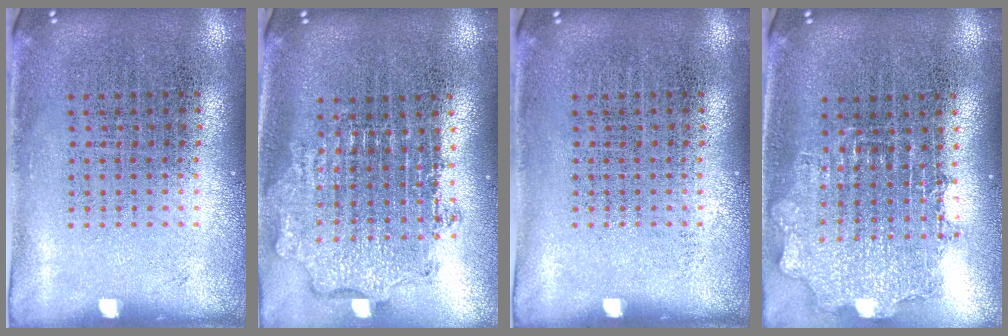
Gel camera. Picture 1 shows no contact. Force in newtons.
{"total": 1.9, "press": 1.4, "slide": 1.2}
{"total": 0.0}
{"total": 1.6, "press": 1.3, "slide": 0.8}